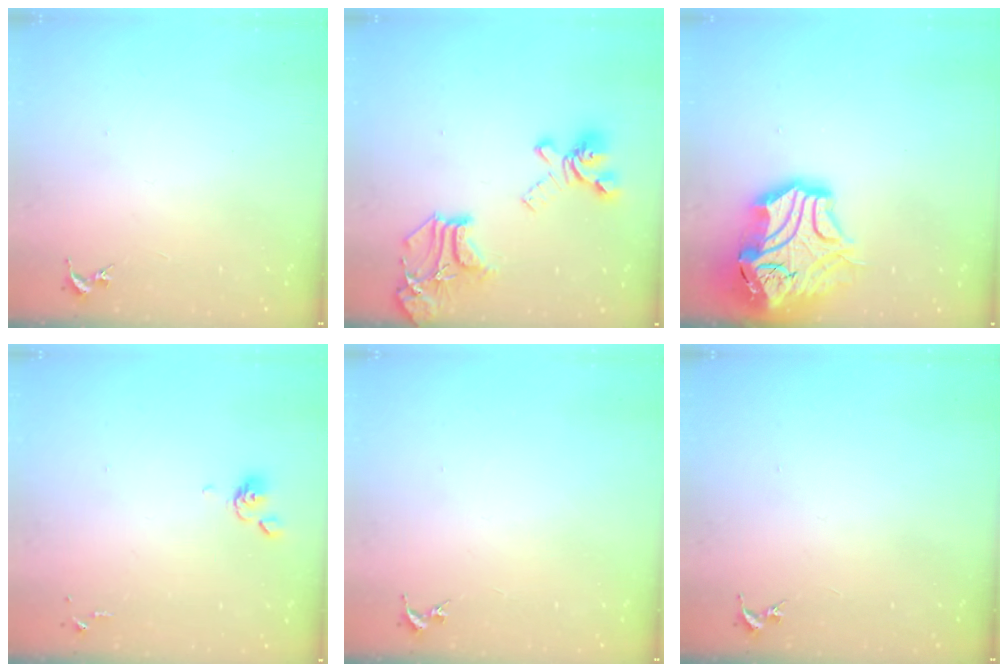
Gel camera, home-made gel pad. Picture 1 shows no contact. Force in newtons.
{"total": 20.8, "press": 20.7, "slide": 1.6}
{"total": 19.5, "press": 19.3, "slide": 2.9}
{"total": 5.6, "press": 5.5, "slide": 1.4}
{"total": 0.0}
{"total": 0.0}